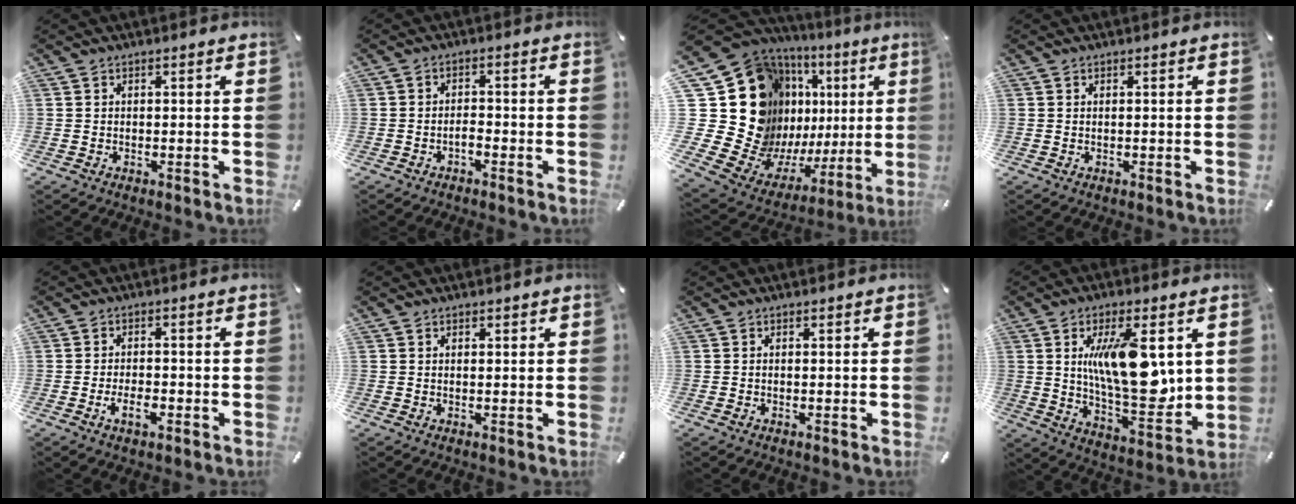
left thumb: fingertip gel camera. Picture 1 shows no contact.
{"total": 2.2, "force": [-1.3, 1.0, 1.3], "torque": [-0.026, 0.008, -0.026]}
{"total": 30.6, "force": [6.5, 21.5, 20.8], "torque": [-0.324, -0.101, 0.182]}
{"total": 0.0}
{"total": 4.5, "force": [-2.0, 2.0, 3.5], "torque": [-0.068, 0.005, -0.038]}
{"total": 0.6, "force": [0.4, 0.4, 0.1], "torque": [-0.003, 0.002, 0.008]}
{"total": 0.0}
{"total": 17.1, "force": [4.8, 6.8, 15.0], "torque": [-0.262, -0.032, 0.072]}